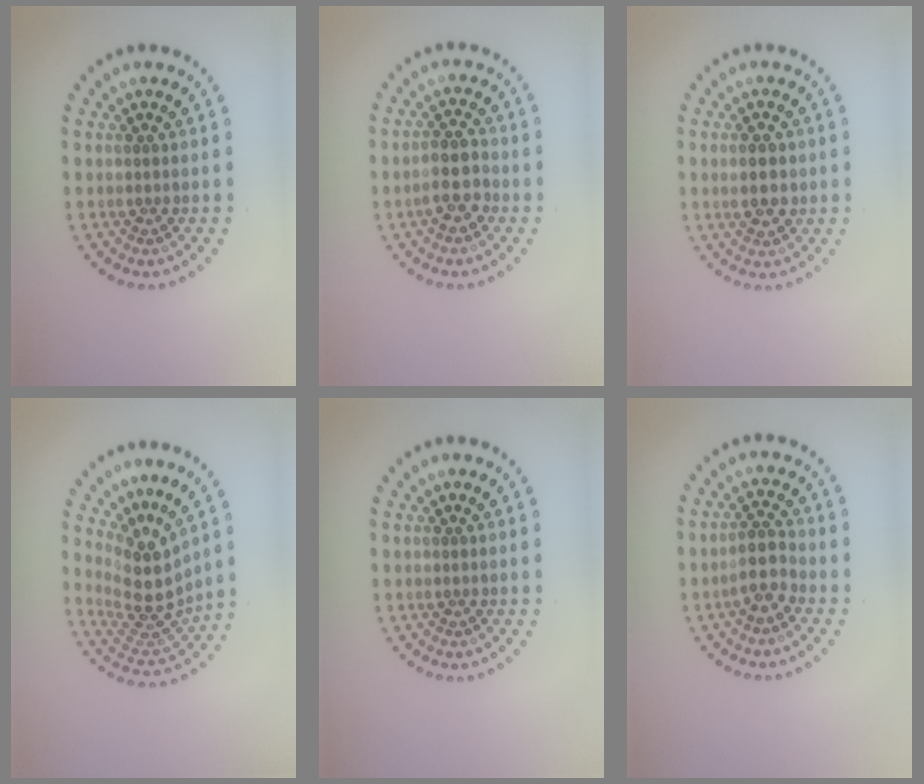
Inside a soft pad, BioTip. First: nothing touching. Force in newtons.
{"total": 2.8, "press": 2.7, "slide": 0.9}
{"total": 2.6, "press": 2.6, "slide": 0.1}
{"total": 4.3, "press": 3.4, "slide": 2.7}
{"total": 0.0}
{"total": 2.7, "press": 2.3, "slide": 1.4}